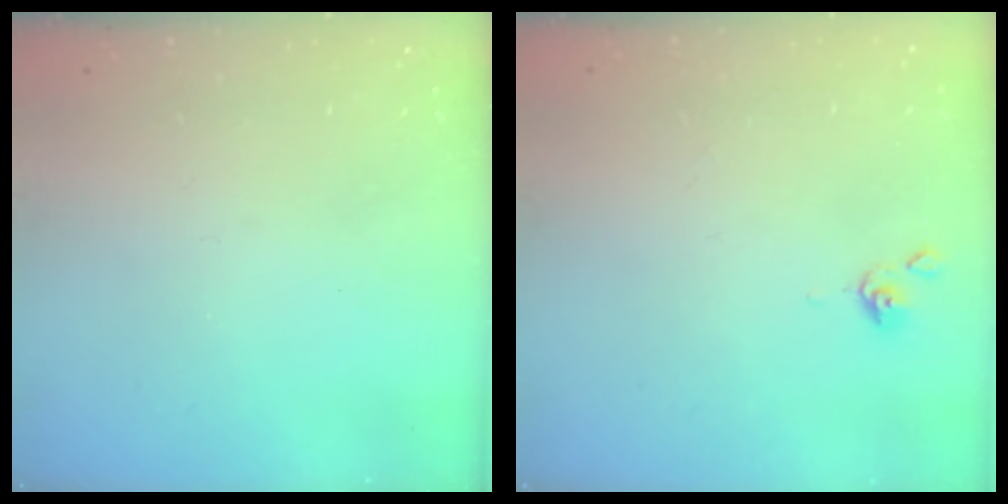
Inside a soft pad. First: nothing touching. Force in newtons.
{"total": 0.6, "press": 0.5, "slide": 0.2}